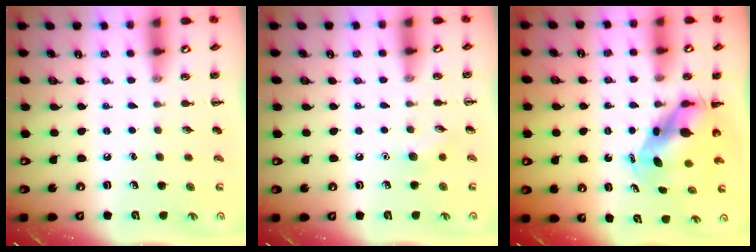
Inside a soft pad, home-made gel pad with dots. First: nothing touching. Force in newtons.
{"total": 5.4, "press": 5.1, "slide": 1.7}
{"total": 5.8, "press": 5.6, "slide": 1.3}